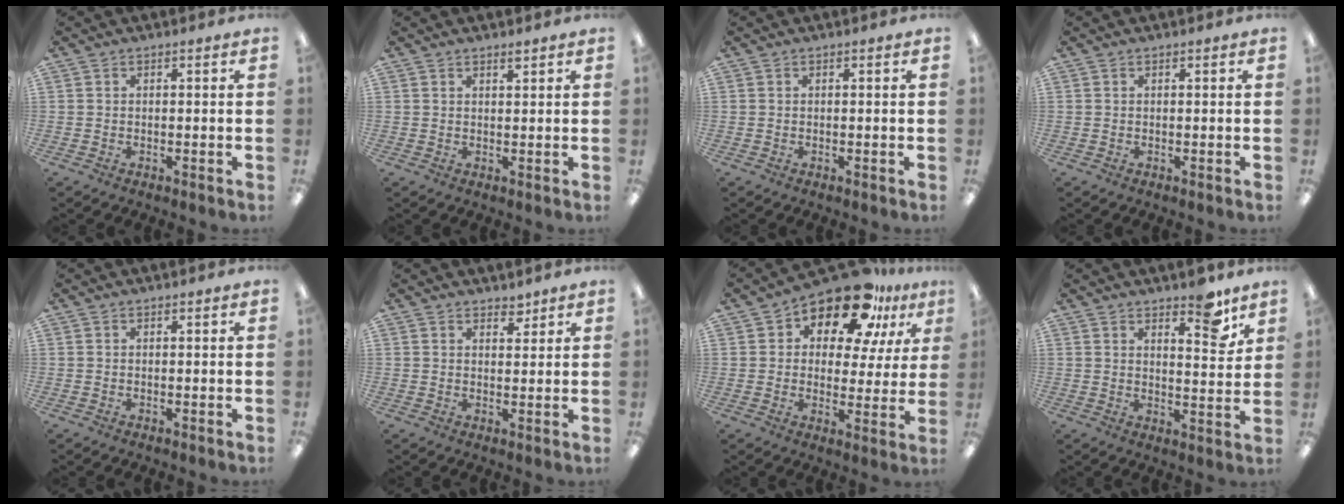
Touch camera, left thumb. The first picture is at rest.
{"total": 1.4, "force": [1.3, 0.1, 0.4], "torque": [-0.010, -0.003, 0.024]}
{"total": 0.0}
{"total": 0.0}
{"total": 0.0}
{"total": 2.7, "force": [2.4, 1.1, 0.5], "torque": [0.004, -0.014, 0.042]}
{"total": 15.5, "force": [11.1, 7.0, 8.1], "torque": [-0.129, -0.071, 0.192]}
{"total": 8.1, "force": [6.2, 2.7, 4.5], "torque": [-0.041, -0.045, 0.099]}